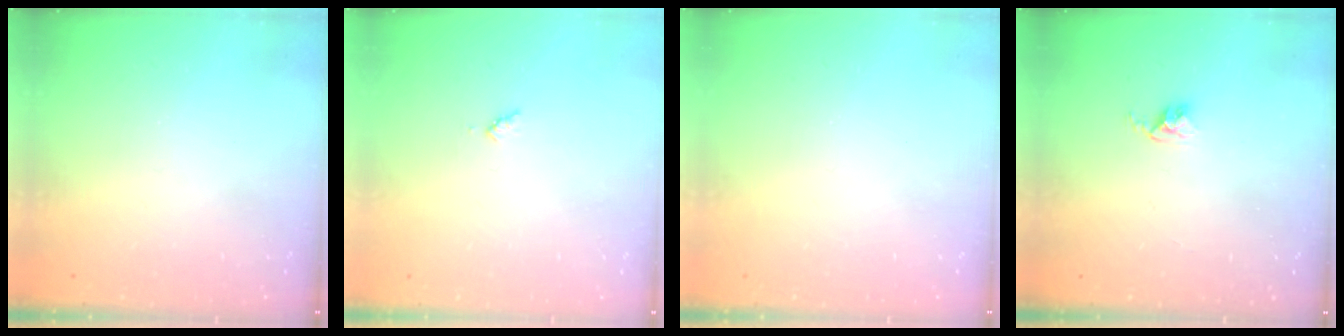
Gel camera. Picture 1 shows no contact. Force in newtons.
{"total": 3.4, "press": 3.3, "slide": 0.4}
{"total": 0.0}
{"total": 2.8, "press": 2.7, "slide": 0.4}